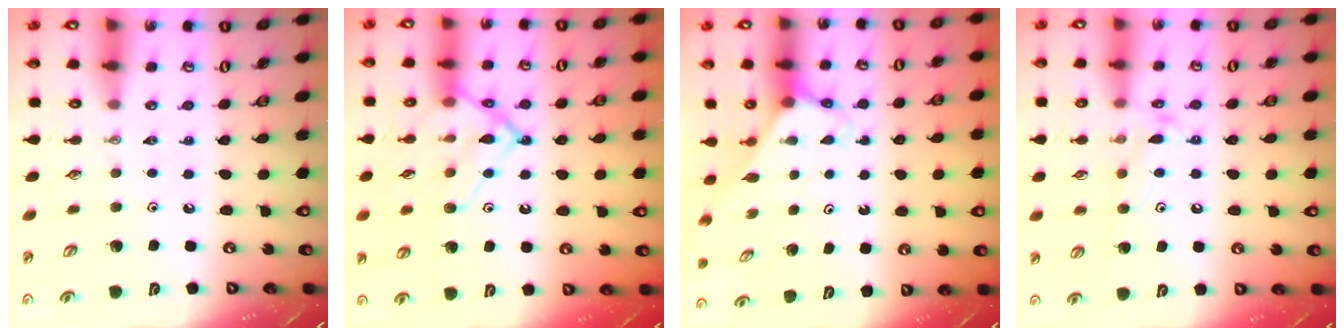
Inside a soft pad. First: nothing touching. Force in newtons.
{"total": 16.5, "press": 16.5, "slide": 1.3}
{"total": 3.0, "press": 3.0, "slide": 0.2}
{"total": 11.3, "press": 11.3, "slide": 0.7}